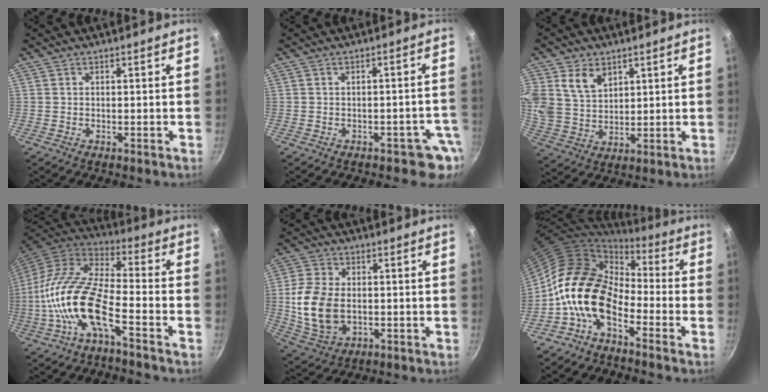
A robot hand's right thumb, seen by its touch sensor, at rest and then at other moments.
{"total": 4.3, "force": [-2.5, 2.5, 2.4], "torque": [0.012, 0.030, -0.023]}
{"total": 9.7, "force": [4.2, 7.0, 5.1], "torque": [-0.082, -0.020, 0.089]}
{"total": 17.2, "force": [-5.8, 6.3, 14.9], "torque": [-0.291, 0.043, -0.127]}
{"total": 12.9, "force": [-0.6, 8.8, 9.4], "torque": [-0.176, -0.001, -0.004]}
{"total": 12.6, "force": [-4.1, 8.2, 8.7], "torque": [-0.129, 0.041, -0.098]}